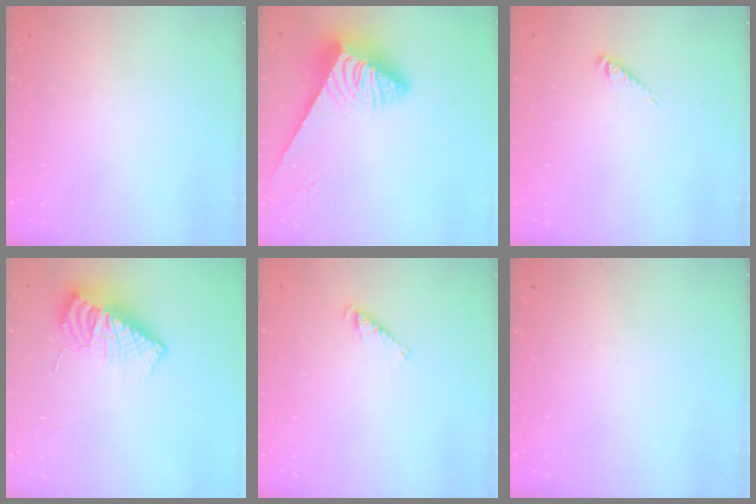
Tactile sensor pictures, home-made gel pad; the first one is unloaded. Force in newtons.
{"total": 5.3, "press": 5.2, "slide": 0.5}
{"total": 2.7, "press": 2.7, "slide": 0.6}
{"total": 14.6, "press": 14.5, "slide": 1.3}
{"total": 2.5, "press": 2.5, "slide": 0.5}
{"total": 0.0}